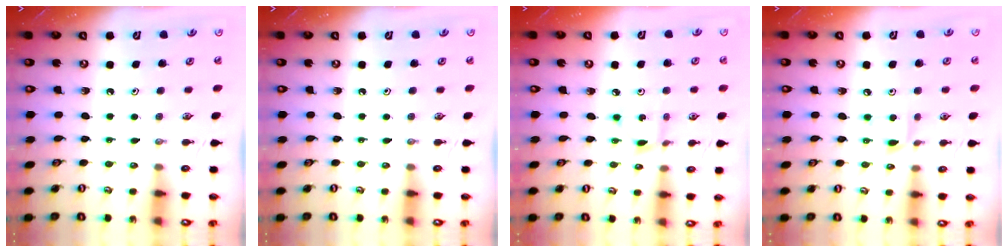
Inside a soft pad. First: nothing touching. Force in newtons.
{"total": 0.0}
{"total": 1.9, "press": 1.9, "slide": 0.2}
{"total": 4.8, "press": 4.8, "slide": 0.6}